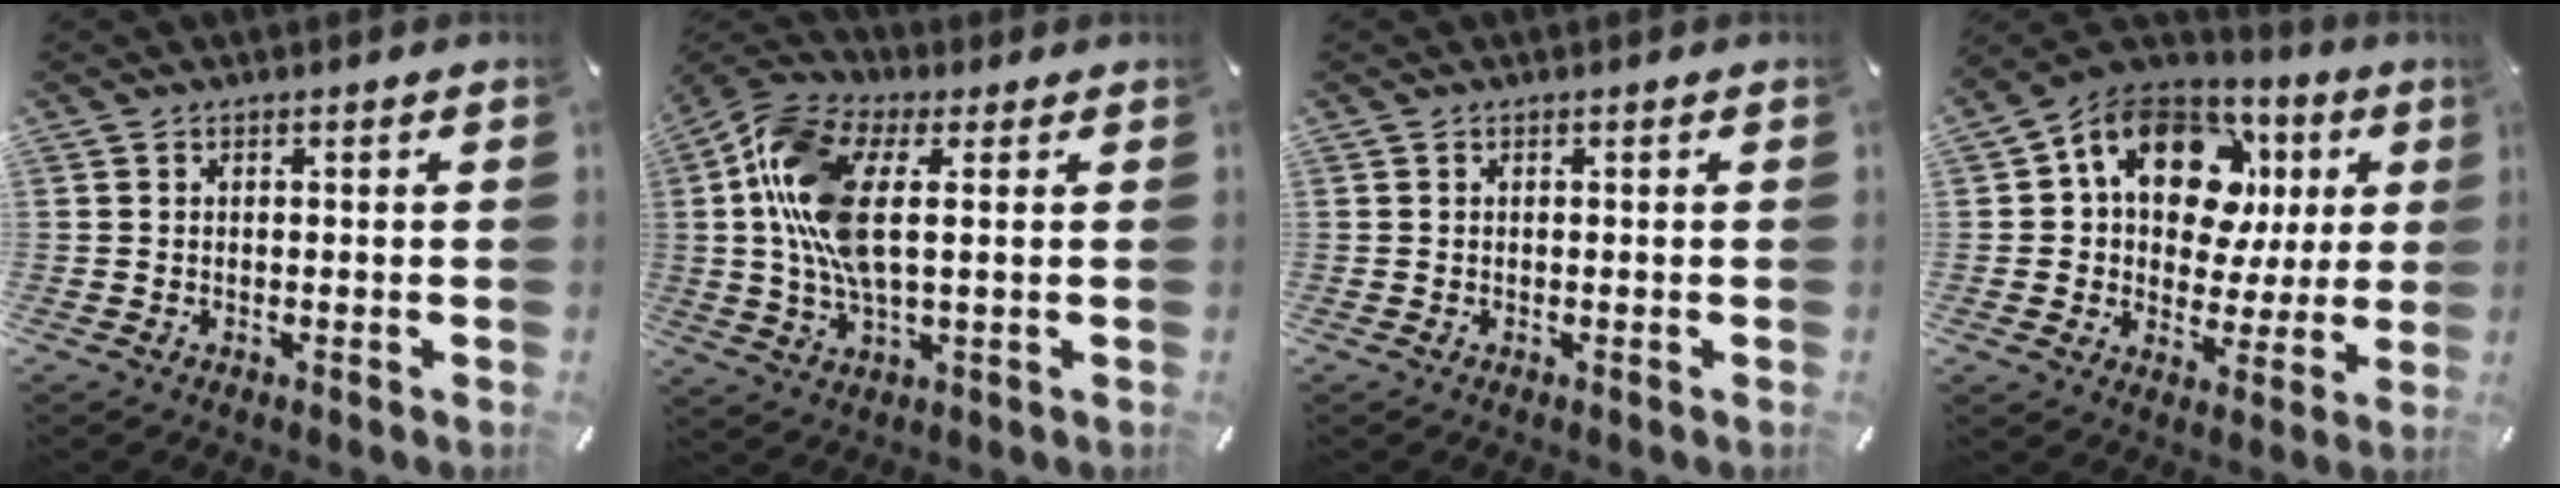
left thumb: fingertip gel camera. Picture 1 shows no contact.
{"total": 15.2, "force": [2.8, 7.3, 13.1], "torque": [-0.293, -0.009, 0.048]}
{"total": 0.0}
{"total": 17.4, "force": [7.2, 12.0, 10.4], "torque": [-0.175, -0.023, 0.132]}